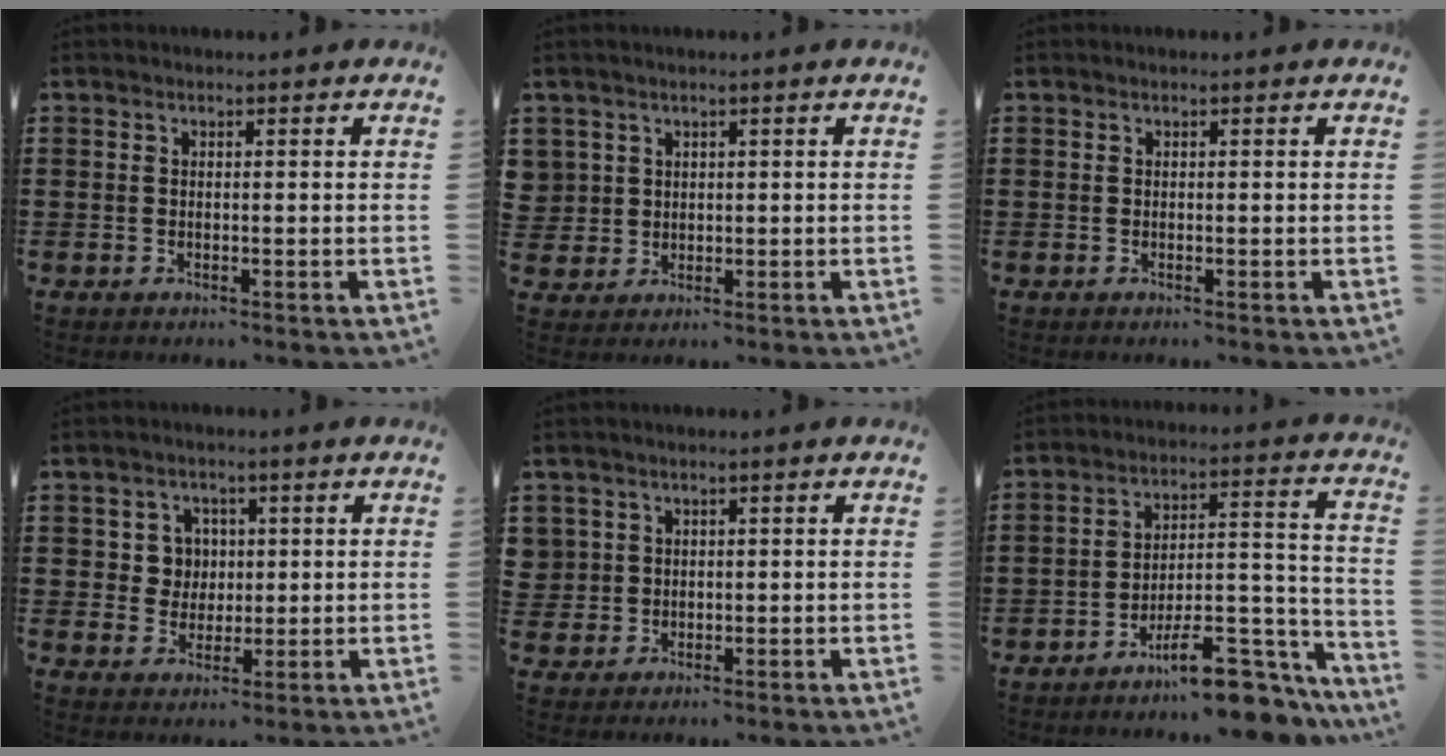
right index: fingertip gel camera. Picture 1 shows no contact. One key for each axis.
{"total": 2.6, "fx": 1.0, "fy": 2.5, "fz": 0.0, "tx": -0.013, "ty": 0.010, "tz": 0.017}
{"total": 0.0}
{"total": 4.4, "fx": 1.0, "fy": 4.1, "fz": 1.3, "tx": -0.045, "ty": 0.014, "tz": 0.016}
{"total": 2.5, "fx": 0.8, "fy": 2.3, "fz": 0.1, "tx": -0.014, "ty": 0.011, "tz": 0.014}
{"total": 11.7, "fx": -9.4, "fy": 2.6, "fz": 6.4, "tx": -0.075, "ty": 0.041, "tz": -0.173}